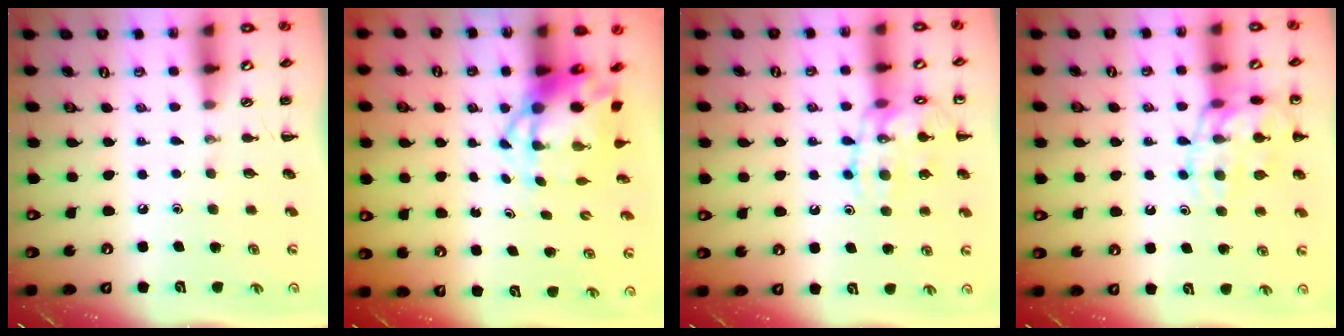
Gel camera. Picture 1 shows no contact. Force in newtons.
{"total": 6.6, "press": 6.3, "slide": 2.1}
{"total": 13.6, "press": 13.6, "slide": 1.1}
{"total": 14.7, "press": 14.7, "slide": 1.5}